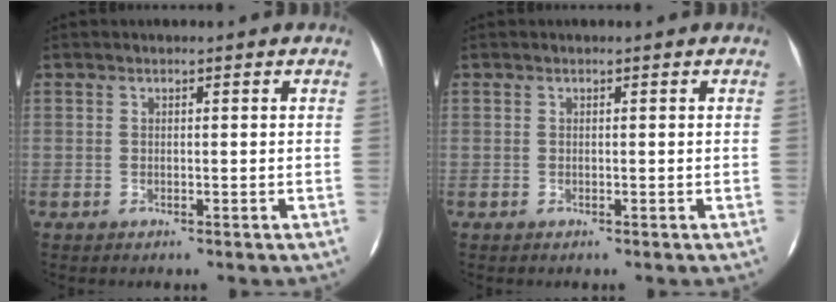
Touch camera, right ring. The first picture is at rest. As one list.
[{"total": 0.0}]